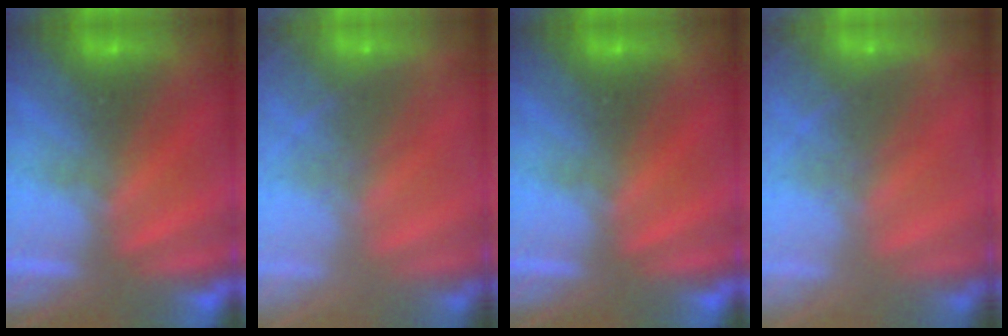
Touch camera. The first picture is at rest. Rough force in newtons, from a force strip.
{"total": 5.7}
{"total": 0.0}
{"total": 5.7}